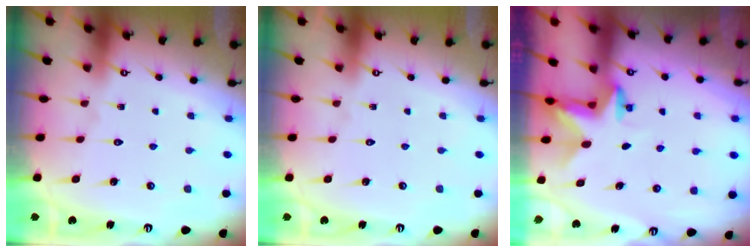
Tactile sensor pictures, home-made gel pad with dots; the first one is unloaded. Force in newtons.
{"total": 0.0}
{"total": 2.4, "press": 2.4, "slide": 0.4}